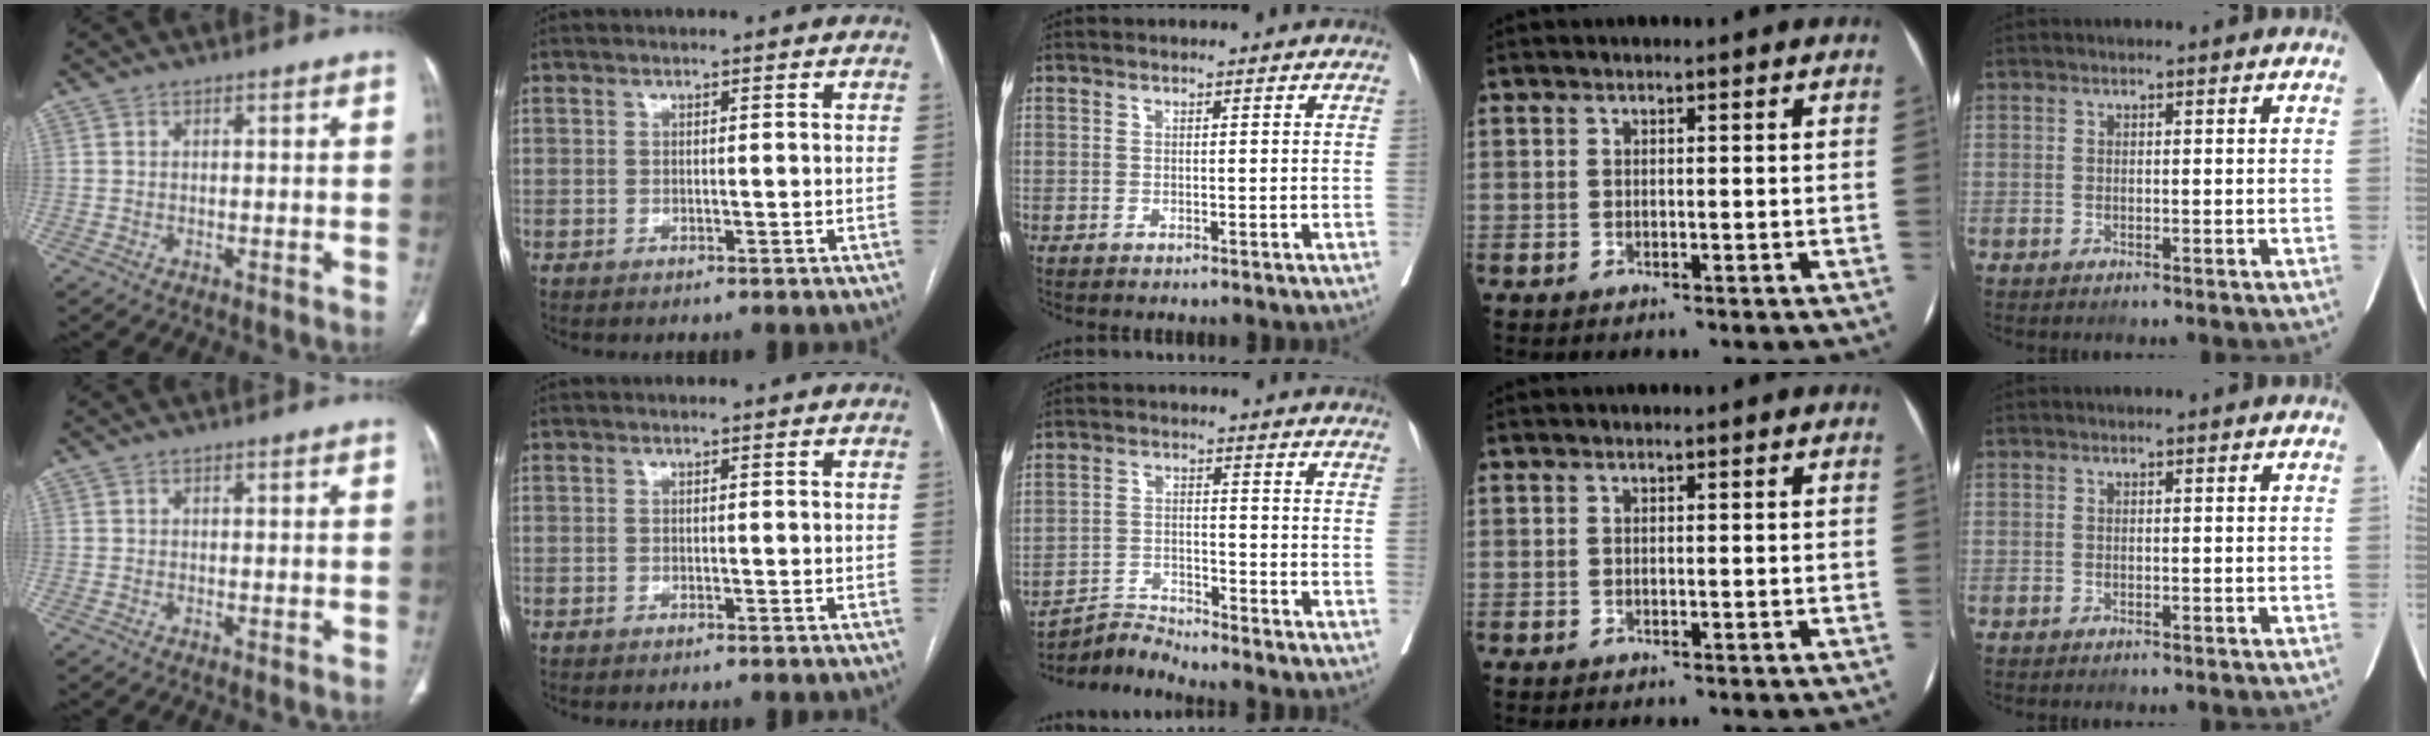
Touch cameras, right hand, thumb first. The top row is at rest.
{"middle": {"total": 4.8, "force": [-4.3, -1.5, -1.4], "torque": [0.018, -0.009, -0.079]}}